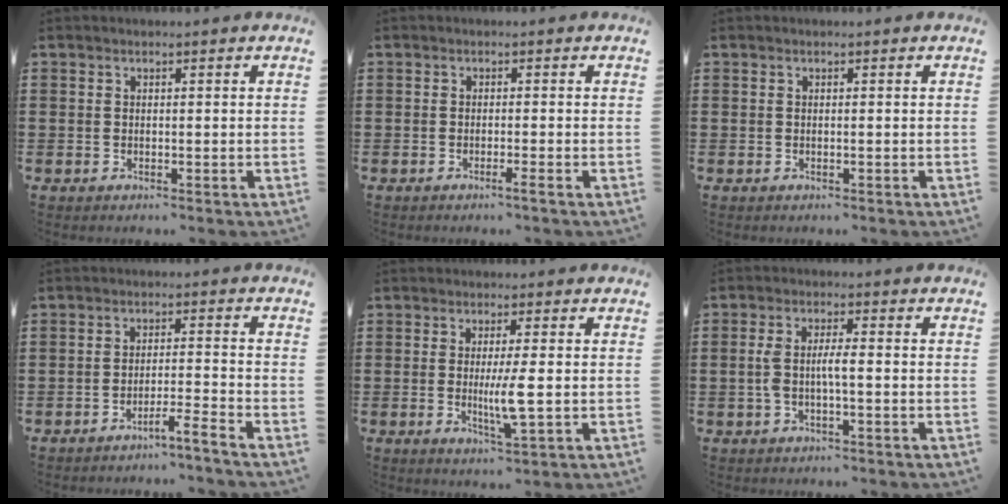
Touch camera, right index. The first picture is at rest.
{"total": 1.1, "force": [-0.6, -0.3, 0.9], "torque": [-0.013, -0.006, -0.011]}
{"total": 0.0}
{"total": 3.5, "force": [-3.1, -0.9, 1.2], "torque": [-0.020, -0.007, -0.064]}
{"total": 5.3, "force": [-0.4, 0.3, 5.3], "torque": [-0.105, -0.015, -0.014]}
{"total": 3.6, "force": [-0.6, 0.9, 3.4], "torque": [-0.077, -0.002, -0.018]}